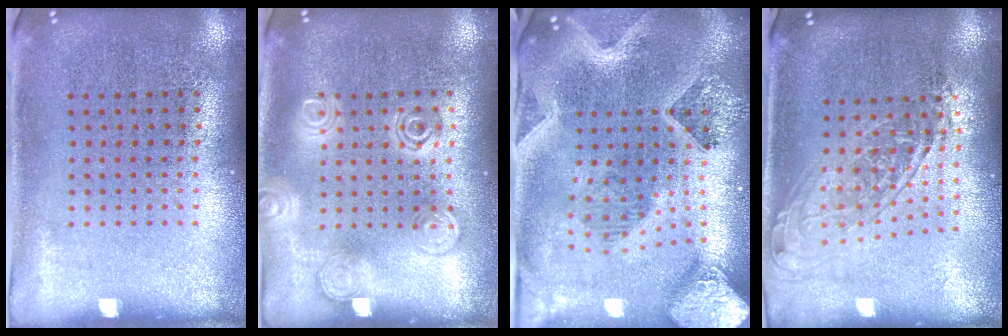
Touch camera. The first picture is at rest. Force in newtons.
{"total": 1.3, "press": 1.3, "slide": 0.1}
{"total": 4.2, "press": 3.2, "slide": 2.6}
{"total": 1.5, "press": 1.3, "slide": 0.8}